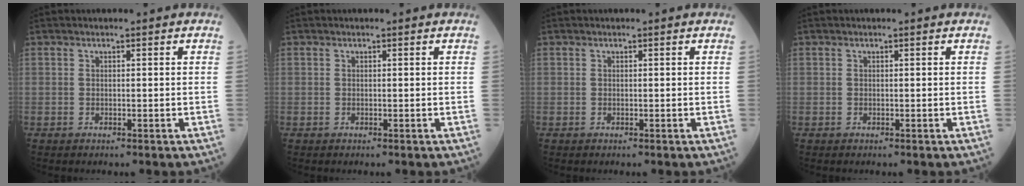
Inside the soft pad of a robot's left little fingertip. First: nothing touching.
{"total": 0.0}
{"total": 0.0}
{"total": 0.0}